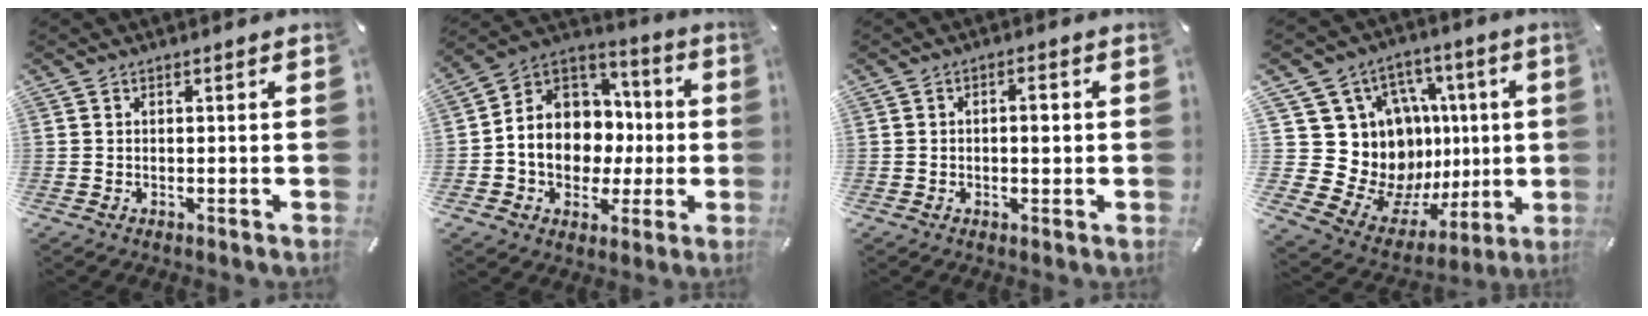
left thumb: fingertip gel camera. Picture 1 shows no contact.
{"total": 12.5, "force": [-1.4, 11.2, 5.5], "torque": [-0.118, -0.007, -0.020]}
{"total": 3.1, "force": [0.1, 1.5, 2.7], "torque": [-0.038, -0.002, -0.003]}
{"total": 22.8, "force": [2.0, 19.2, 12.1], "torque": [-0.185, -0.057, 0.101]}